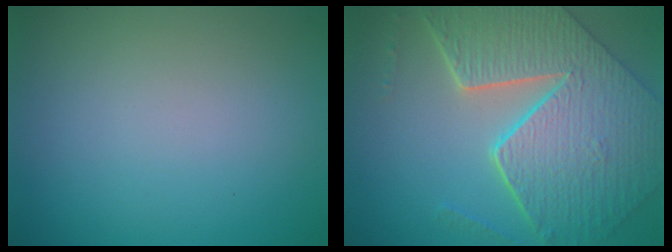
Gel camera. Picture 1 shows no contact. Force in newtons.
{"total": 9.6, "press": 7.1, "slide": 6.5}